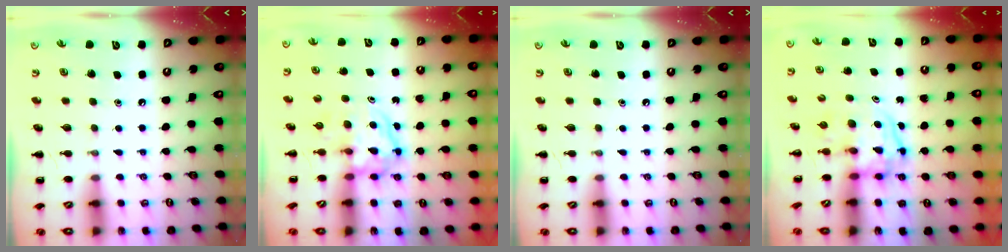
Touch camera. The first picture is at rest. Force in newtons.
{"total": 3.9, "press": 3.9, "slide": 0.4}
{"total": 0.0}
{"total": 3.7, "press": 3.6, "slide": 0.5}